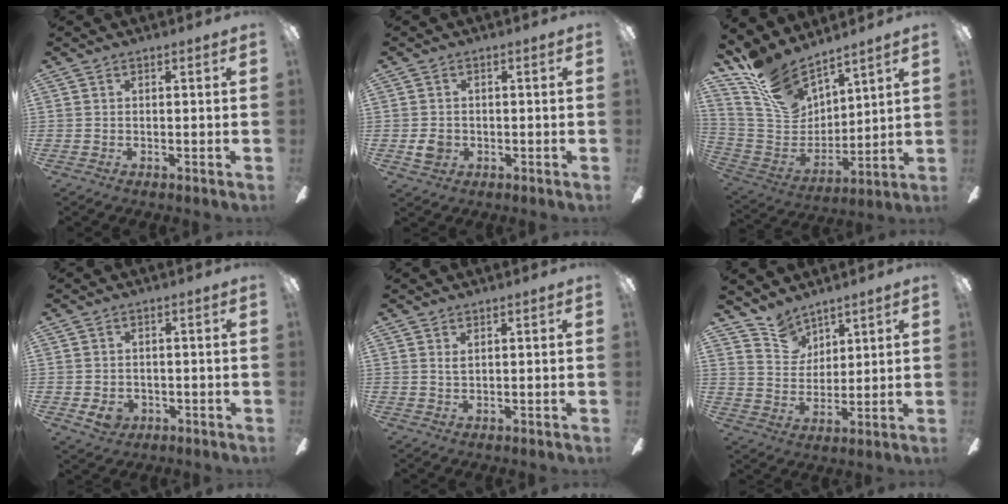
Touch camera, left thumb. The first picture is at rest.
{"total": 3.2, "force": [-0.4, 2.7, 1.6], "torque": [-0.027, 0.000, -0.008]}
{"total": 16.3, "force": [13.1, 7.1, 6.5], "torque": [-0.147, -0.082, 0.247]}
{"total": 3.4, "force": [-0.8, 2.7, 1.9], "torque": [-0.038, -0.003, -0.016]}
{"total": 1.4, "force": [1.0, 0.4, 0.8], "torque": [-0.019, 0.001, 0.019]}
{"total": 8.2, "force": [6.9, 4.5, 0.5], "torque": [-0.029, -0.041, 0.136]}